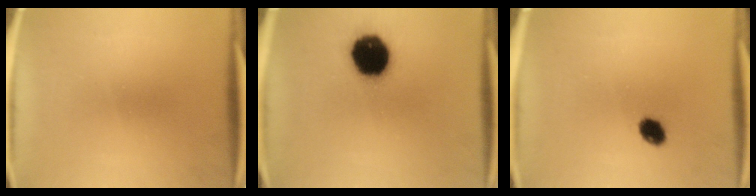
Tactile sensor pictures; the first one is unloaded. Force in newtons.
{"total": 16.5}
{"total": 4.0}